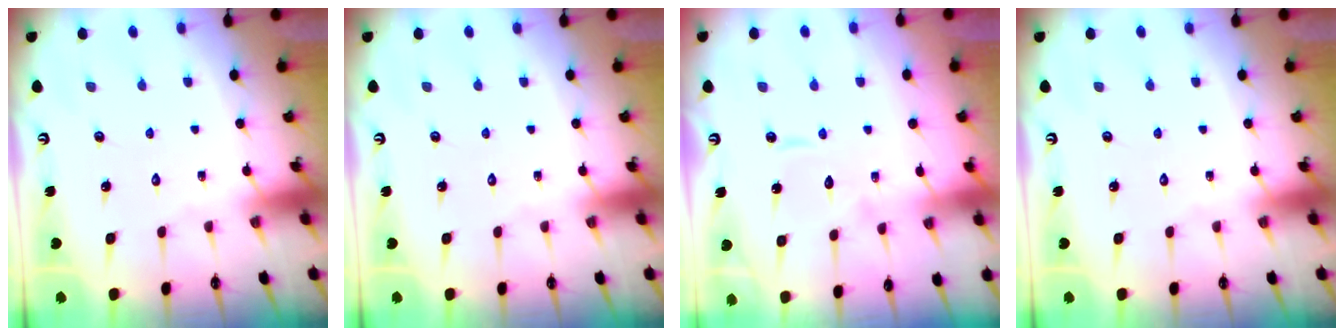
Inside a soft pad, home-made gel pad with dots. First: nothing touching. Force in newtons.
{"total": 0.0}
{"total": 7.0, "press": 7.0, "slide": 0.6}
{"total": 0.0}